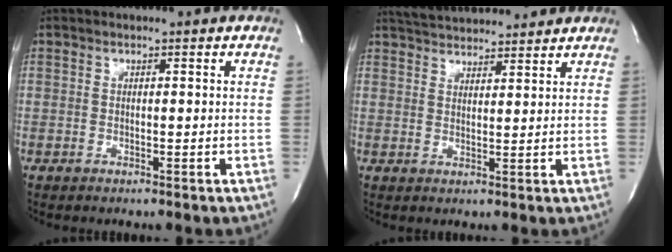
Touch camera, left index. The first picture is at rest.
{"total": 10.2, "force": [9.6, 1.8, 2.9], "torque": [-0.052, 0.022, 0.144]}